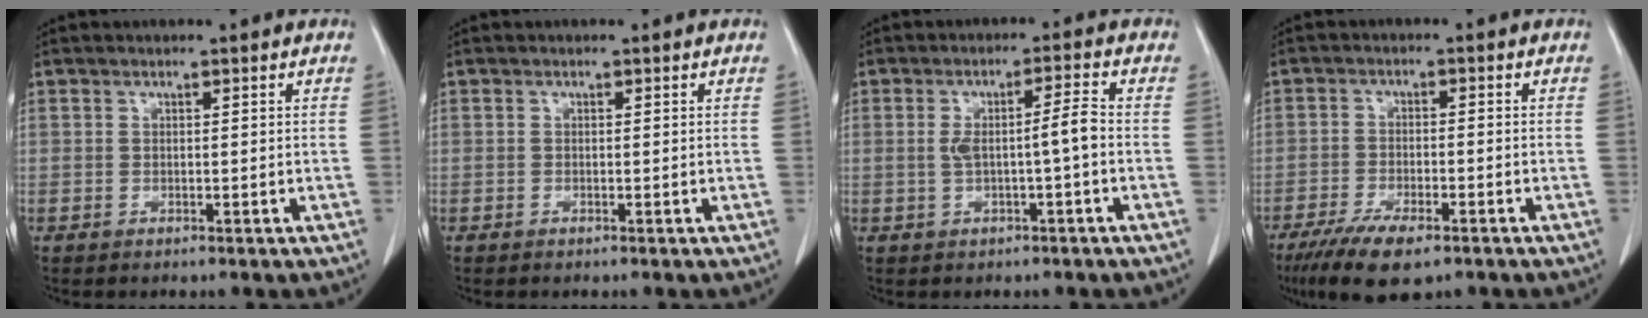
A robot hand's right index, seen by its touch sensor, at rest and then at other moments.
{"total": 0.0}
{"total": 4.7, "force": [-0.6, 0.1, 4.6], "torque": [-0.081, 0.016, -0.003]}
{"total": 8.7, "force": [-5.8, 2.5, 5.9], "torque": [-0.103, -0.014, -0.096]}